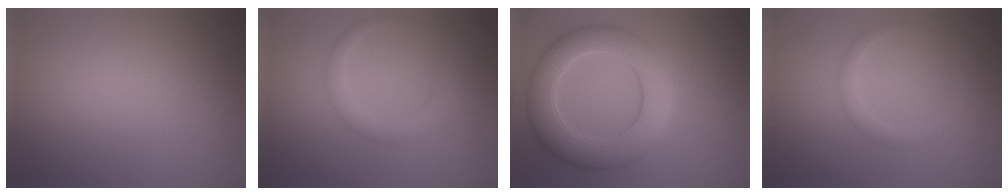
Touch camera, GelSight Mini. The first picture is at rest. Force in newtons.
{"total": 2.0, "press": 2.0, "slide": 0.1}
{"total": 7.7, "press": 7.7, "slide": 0.2}
{"total": 1.6, "press": 1.6, "slide": 0.1}